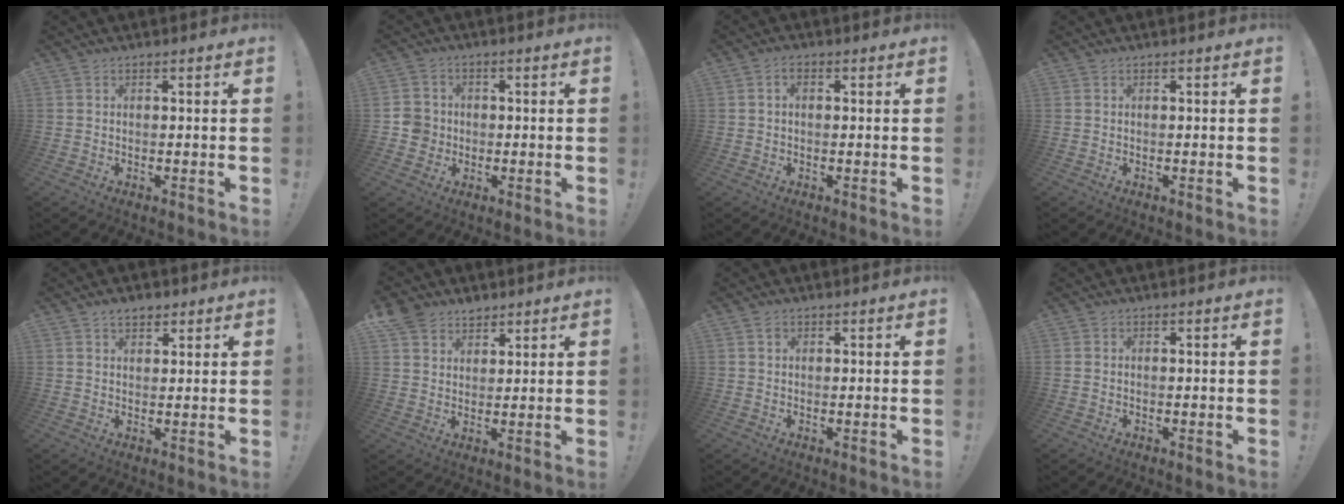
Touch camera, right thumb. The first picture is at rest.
{"total": 5.9, "force": [-1.1, 5.5, 1.8], "torque": [-0.037, 0.012, -0.020]}
{"total": 1.8, "force": [0.1, 1.2, 1.4], "torque": [-0.021, 0.004, 0.000]}
{"total": 0.0}
{"total": 3.7, "force": [2.5, 2.2, 1.5], "torque": [-0.014, -0.012, 0.044]}
{"total": 6.7, "force": [5.0, 4.4, 1.0], "torque": [-0.022, -0.032, 0.098]}
{"total": 0.7, "force": [0.5, 0.6, 0.1], "torque": [0.004, -0.002, 0.008]}
{"total": 0.0}